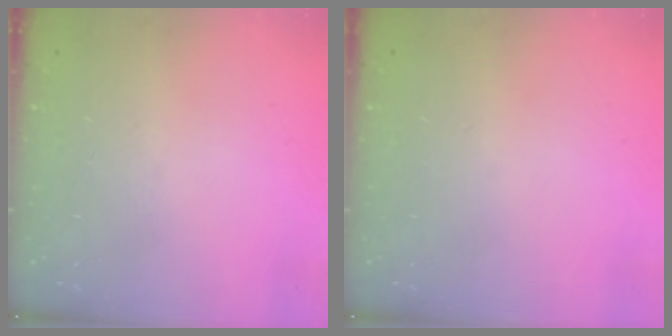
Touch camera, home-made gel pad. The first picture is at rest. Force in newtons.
{"total": 0.0}